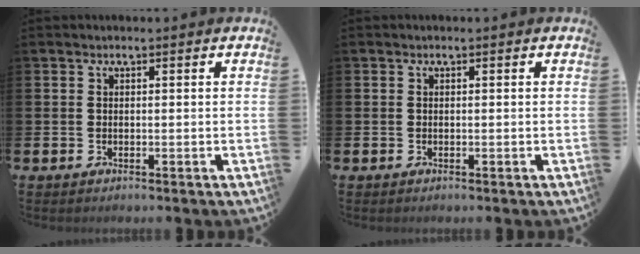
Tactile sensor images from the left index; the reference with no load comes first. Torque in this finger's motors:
{"motor_torque": [0.00, 0.00, 0.00, 0.01]}